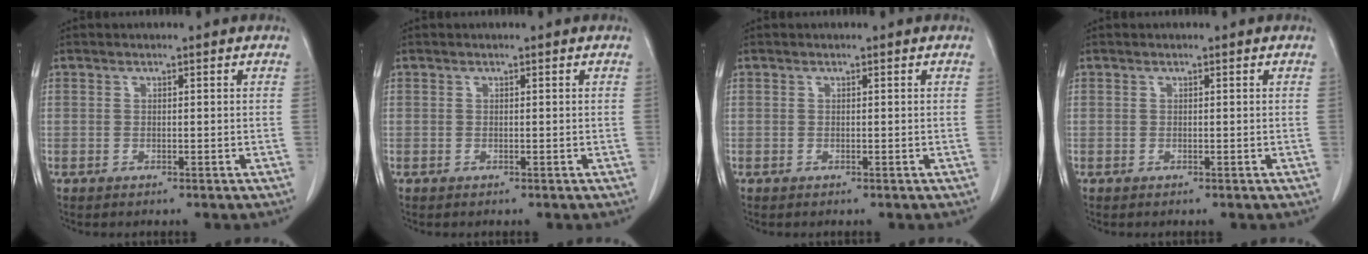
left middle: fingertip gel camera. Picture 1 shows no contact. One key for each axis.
{"total": 0.0}
{"total": 0.0}
{"total": 0.0}